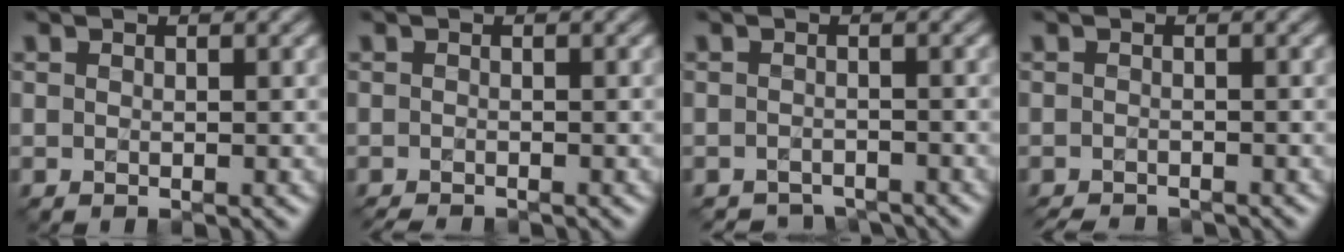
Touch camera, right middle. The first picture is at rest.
{"total": 1.6, "force": [-1.5, 0.1, 0.5], "torque": [-0.009, -0.012, -0.027]}
{"total": 2.6, "force": [-2.6, 0.6, -0.1], "torque": [0.009, -0.010, -0.039]}
{"total": 2.5, "force": [-2.5, 0.3, 0.5], "torque": [-0.005, -0.013, -0.038]}